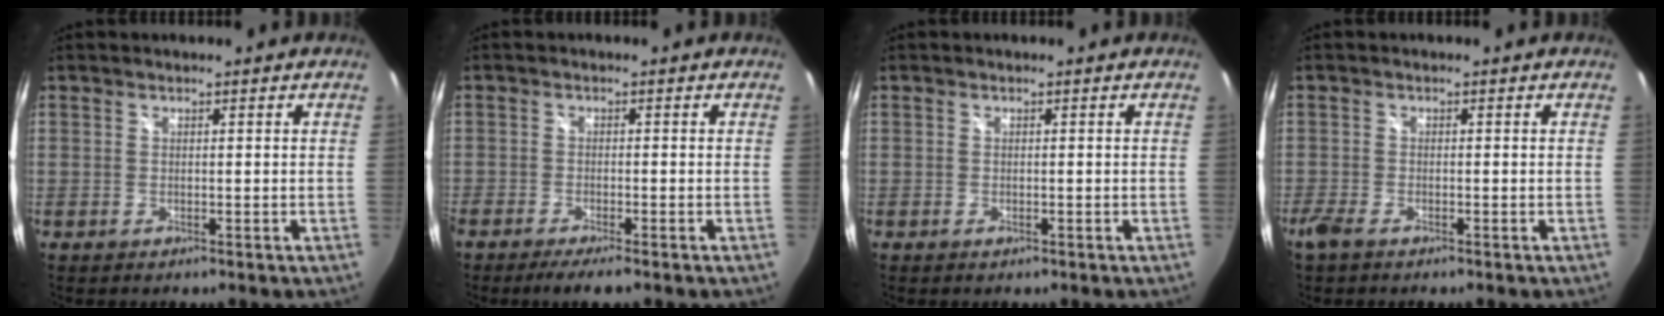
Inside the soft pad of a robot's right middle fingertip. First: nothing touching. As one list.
[{"total": 4.0, "force": [-3.2, 0.2, 2.4], "torque": [-0.058, -0.010, -0.058]}, {"total": 0.6, "force": [-0.4, 0.4, 0.3], "torque": [-0.004, -0.003, -0.008]}, {"total": 2.5, "force": [-1.9, 0.7, 1.4], "torque": [-0.038, -0.006, -0.039]}]